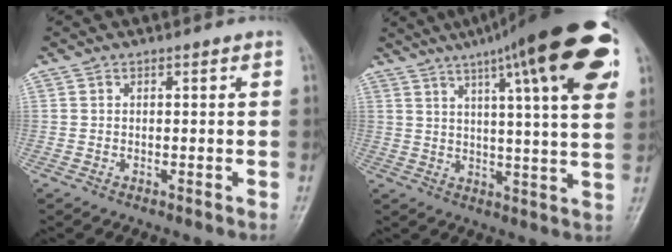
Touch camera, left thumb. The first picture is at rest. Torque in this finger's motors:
{"motor_torque": [1.07, 0.68, 1.89, -0.88, 0.27]}